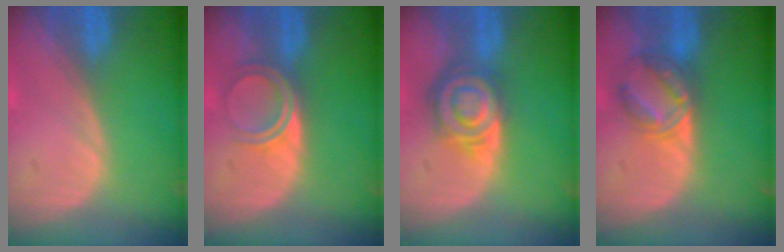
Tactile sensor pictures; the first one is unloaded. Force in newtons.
{"total": 4.8, "press": 4.0, "slide": 2.6}
{"total": 8.1, "press": 7.1, "slide": 3.9}
{"total": 6.0, "press": 5.9, "slide": 1.2}